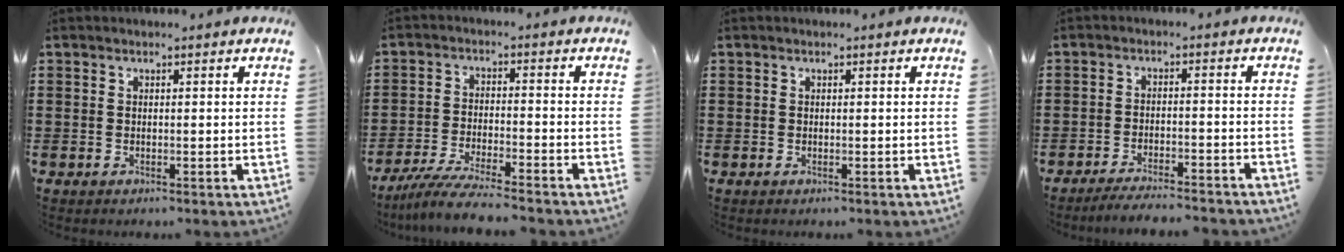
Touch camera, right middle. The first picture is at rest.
{"total": 6.0, "force": [-5.5, -0.1, 2.5], "torque": [-0.058, -0.016, -0.107]}
{"total": 0.0}
{"total": 3.7, "force": [-3.6, -0.1, 0.9], "torque": [-0.015, 0.000, -0.072]}